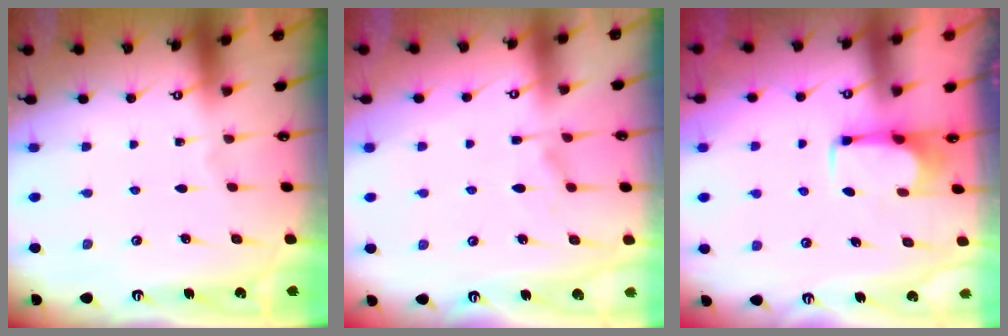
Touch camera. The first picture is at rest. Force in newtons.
{"total": 1.6, "press": 1.0, "slide": 1.2}
{"total": 2.8, "press": 2.8, "slide": 0.5}